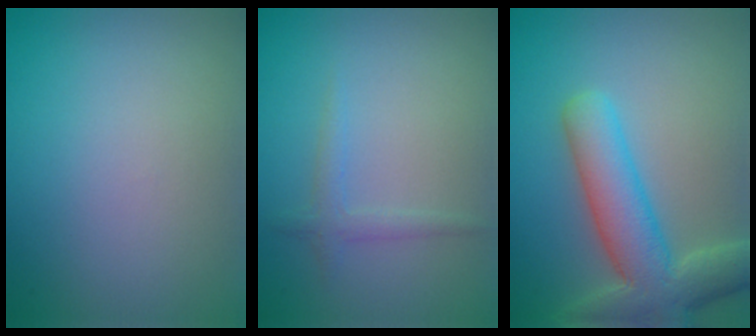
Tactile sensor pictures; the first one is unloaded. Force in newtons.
{"total": 1.4, "press": 1.4, "slide": 0.1}
{"total": 7.2, "press": 7.1, "slide": 0.7}